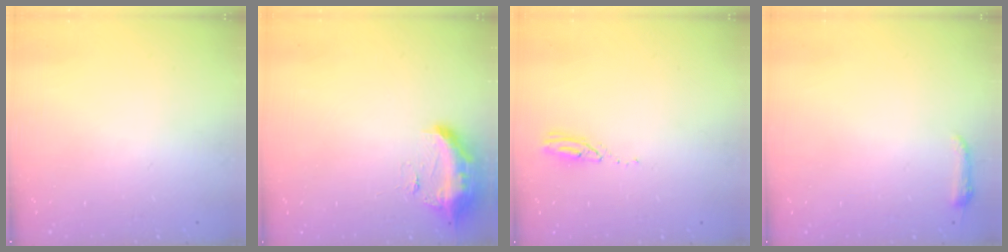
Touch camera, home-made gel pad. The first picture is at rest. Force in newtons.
{"total": 9.6, "press": 9.6, "slide": 0.6}
{"total": 3.0, "press": 3.0, "slide": 0.1}
{"total": 3.7, "press": 3.7, "slide": 0.7}